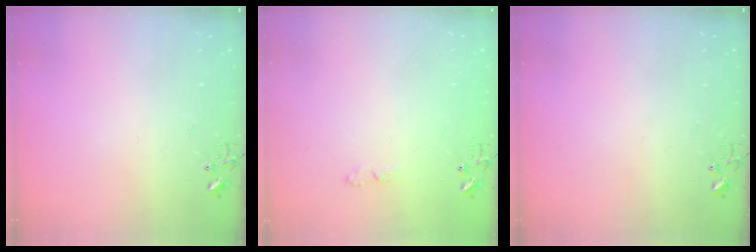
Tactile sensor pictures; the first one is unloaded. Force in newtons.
{"total": 4.4, "press": 4.3, "slide": 0.7}
{"total": 0.0}